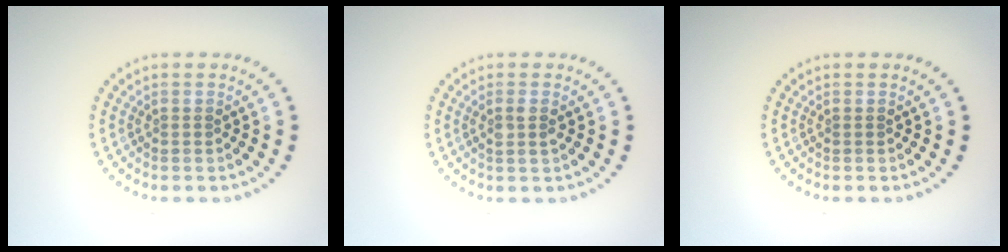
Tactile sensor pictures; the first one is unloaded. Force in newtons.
{"total": 1.4, "press": 1.2, "slide": 0.7}
{"total": 0.0}